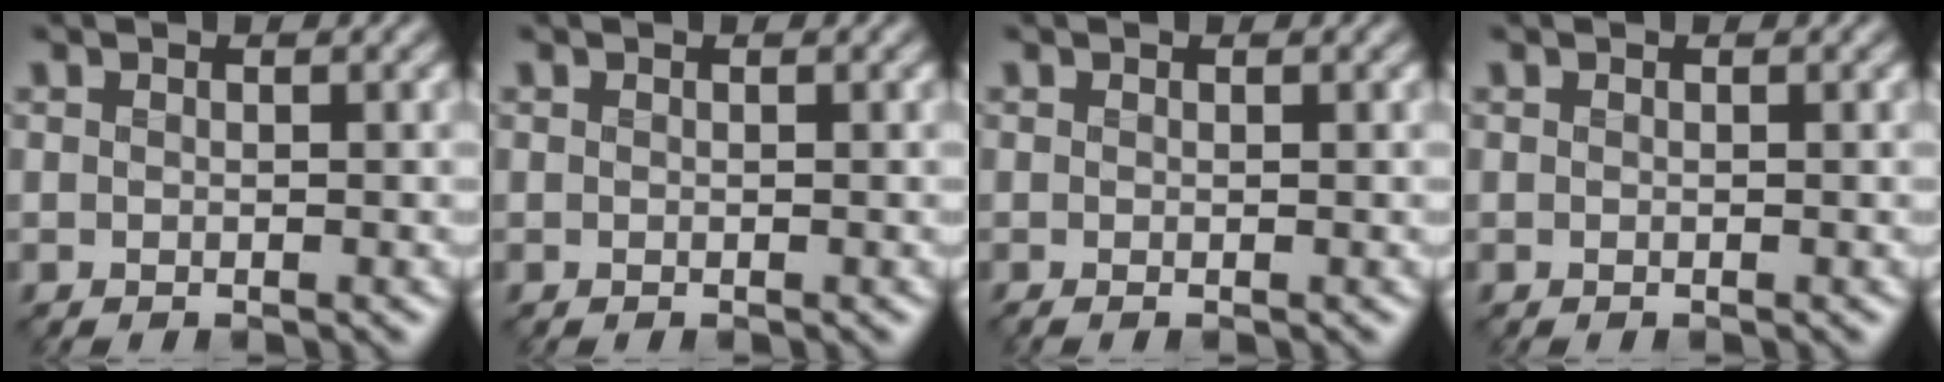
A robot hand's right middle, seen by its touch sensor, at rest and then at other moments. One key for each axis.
{"total": 0.0}
{"total": 0.0}
{"total": 0.0}